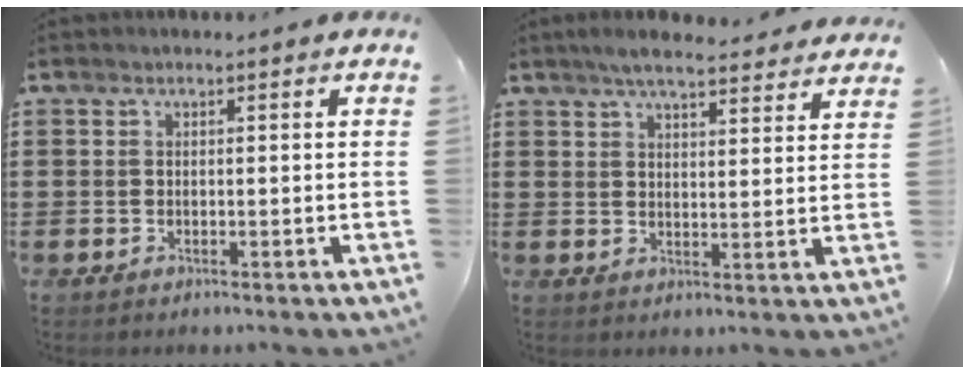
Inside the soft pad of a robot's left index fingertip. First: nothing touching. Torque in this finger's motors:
{"motor_torque": [1.22, -0.92, 0.39, 0.08]}